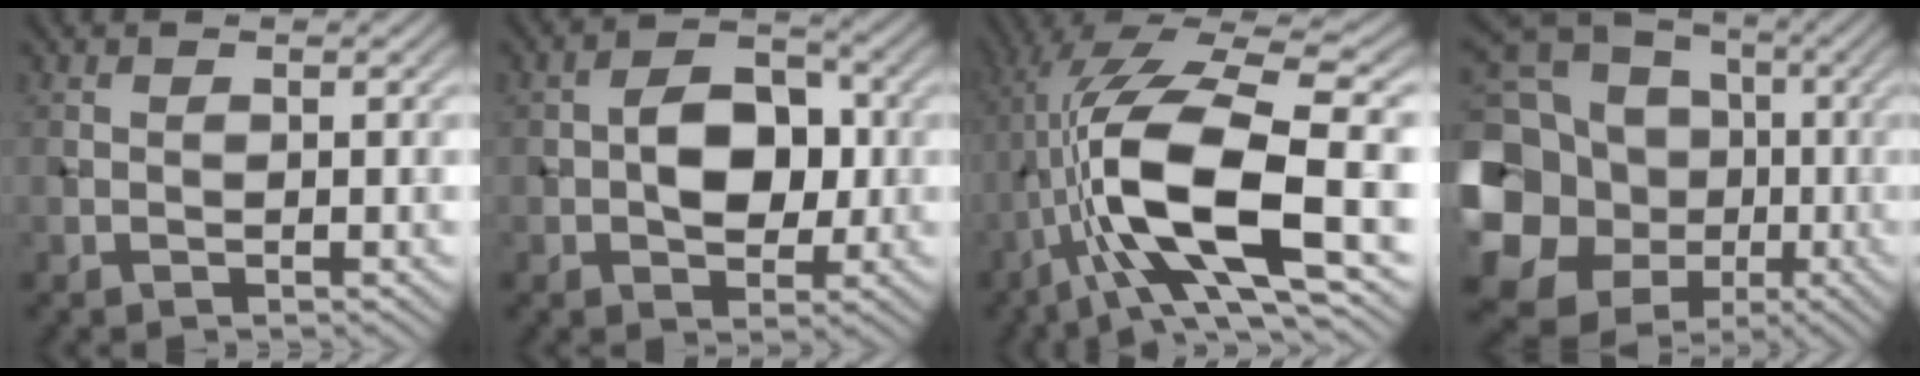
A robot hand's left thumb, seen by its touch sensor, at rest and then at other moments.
{"total": 6.1, "force": [-0.2, 4.3, 4.4], "torque": [-0.064, 0.004, -0.004]}
{"total": 14.6, "force": [-3.0, 4.5, 13.5], "torque": [-0.263, 0.012, -0.052]}
{"total": 21.3, "force": [-2.3, 19.1, 9.2], "torque": [-0.244, -0.025, -0.052]}